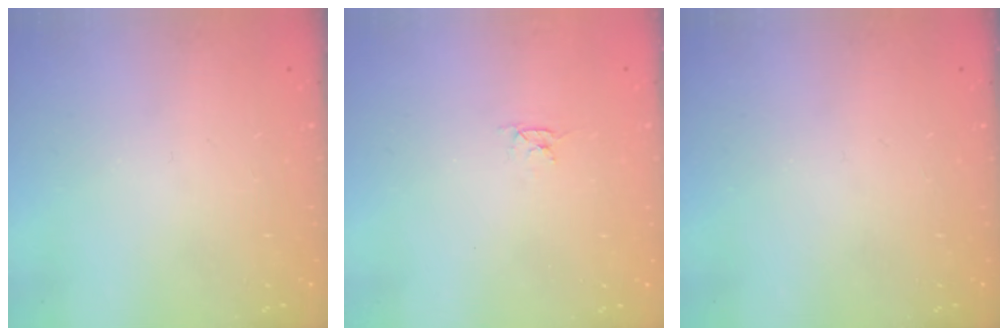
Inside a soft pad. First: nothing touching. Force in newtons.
{"total": 2.8, "press": 2.8, "slide": 0.3}
{"total": 0.0}